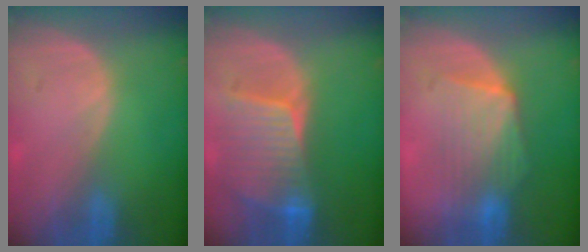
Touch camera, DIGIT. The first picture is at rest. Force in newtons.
{"total": 8.1, "press": 7.8, "slide": 2.3}
{"total": 7.5, "press": 7.4, "slide": 1.2}